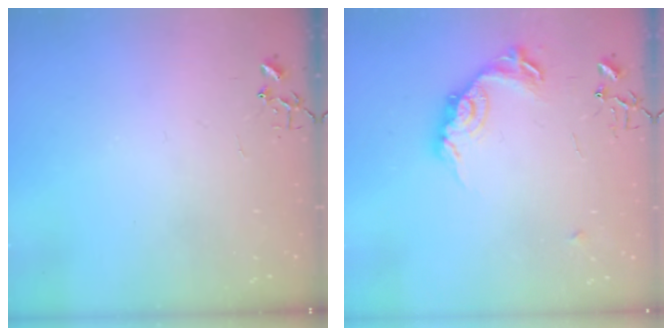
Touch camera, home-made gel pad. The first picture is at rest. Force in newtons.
{"total": 15.0, "press": 15.0, "slide": 0.7}